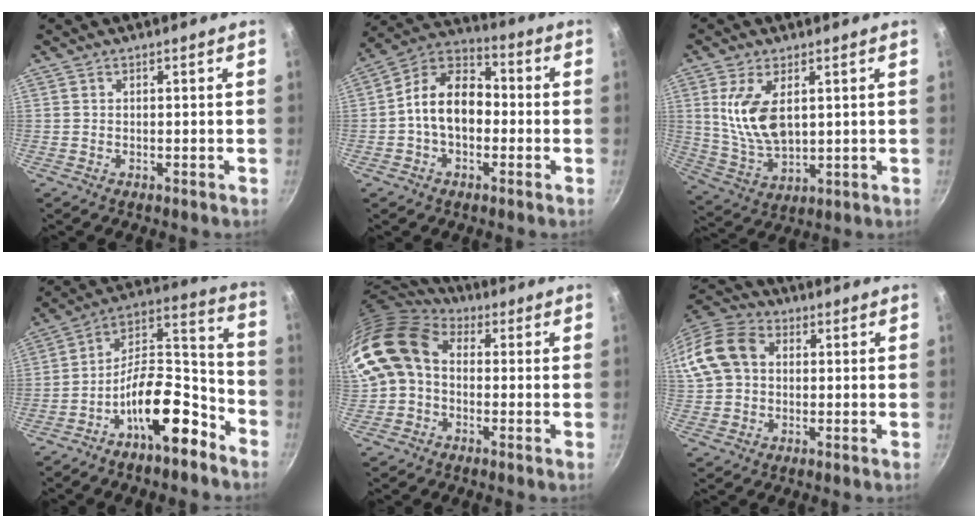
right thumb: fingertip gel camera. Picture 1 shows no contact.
{"total": 12.2, "force": [-1.6, 8.4, 8.7], "torque": [-0.110, 0.044, -0.048]}
{"total": 11.3, "force": [2.7, 6.0, 9.2], "torque": [-0.171, -0.024, 0.063]}
{"total": 18.1, "force": [-10.2, 7.3, 13.1], "torque": [-0.175, 0.102, -0.181]}
{"total": 13.5, "force": [0.2, 10.4, 8.5], "torque": [-0.150, 0.031, -0.015]}
{"total": 14.4, "force": [2.3, 11.0, 9.0], "torque": [-0.177, 0.034, 0.029]}